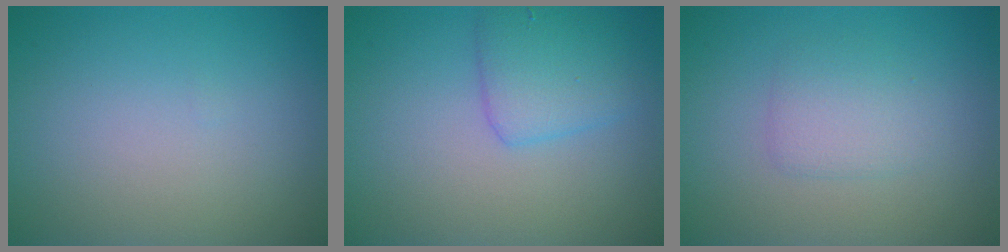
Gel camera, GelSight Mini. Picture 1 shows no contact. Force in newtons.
{"total": 3.1, "press": 3.1, "slide": 0.1}
{"total": 2.0, "press": 2.0, "slide": 0.2}